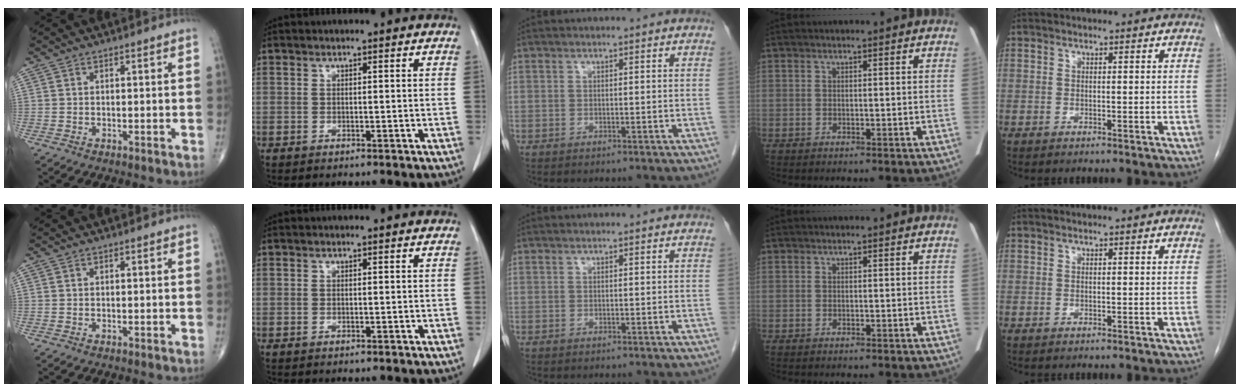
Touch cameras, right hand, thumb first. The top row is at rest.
{}